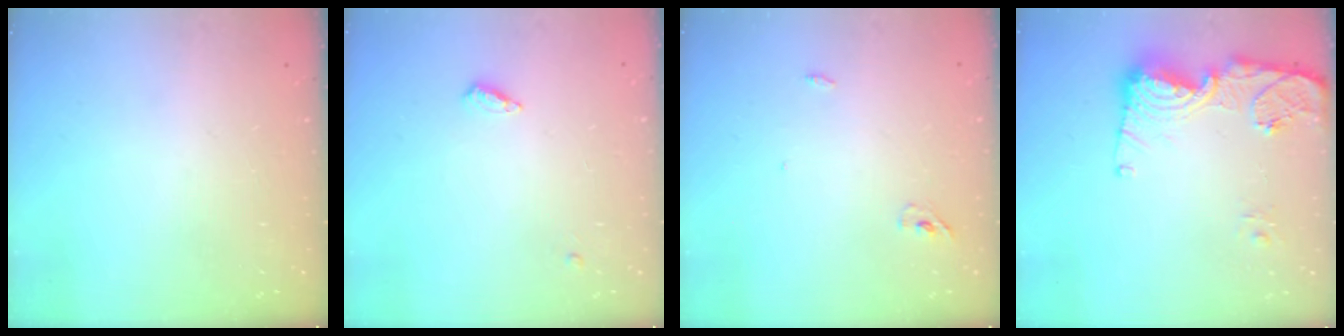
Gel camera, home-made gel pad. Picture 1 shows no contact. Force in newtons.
{"total": 4.2, "press": 4.2, "slide": 0.5}
{"total": 6.0, "press": 2.8, "slide": 5.3}
{"total": 14.0, "press": 13.9, "slide": 1.5}